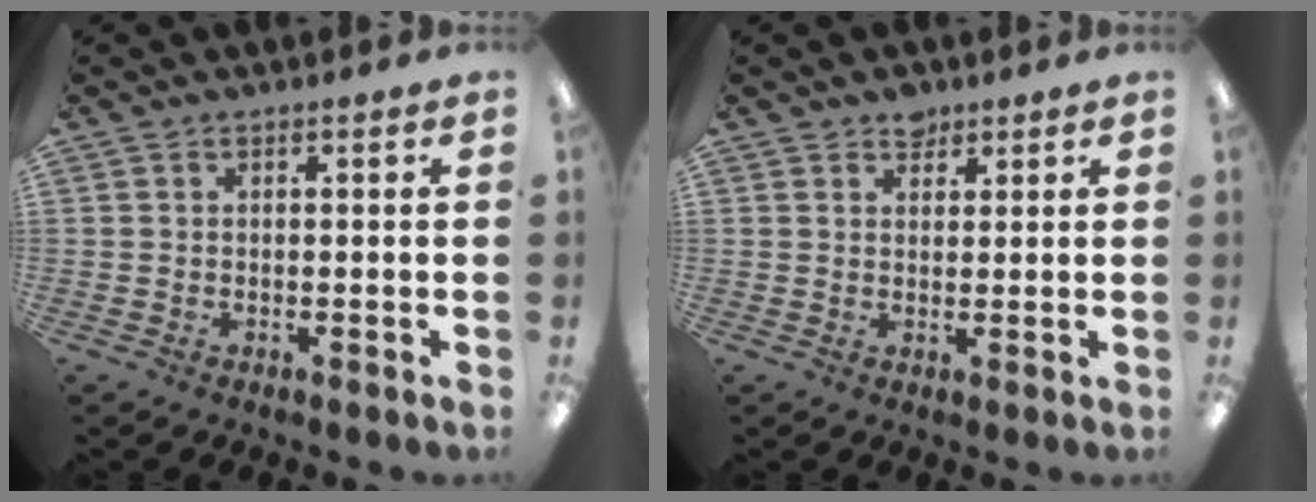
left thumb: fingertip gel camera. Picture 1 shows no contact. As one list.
[{"total": 3.4, "force": [2.7, 1.9, 0.7], "torque": [0.007, -0.013, 0.046]}]